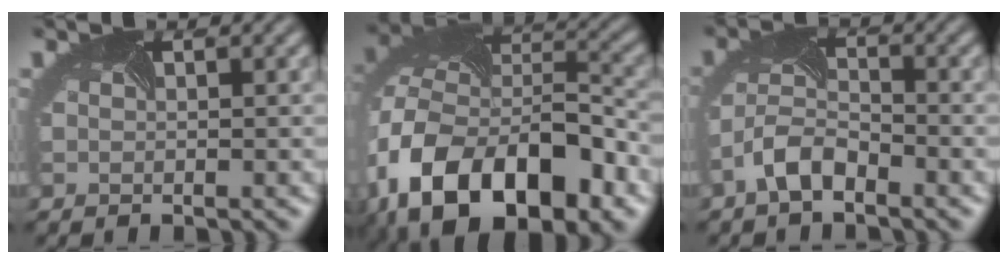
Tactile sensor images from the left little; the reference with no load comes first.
{"total": 15.9, "force": [-7.6, 9.7, 9.9], "torque": [-0.192, -0.016, -0.128]}
{"total": 3.1, "force": [-2.4, 1.4, 1.4], "torque": [-0.040, 0.012, -0.055]}